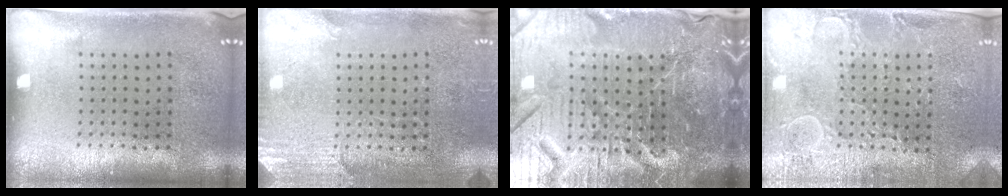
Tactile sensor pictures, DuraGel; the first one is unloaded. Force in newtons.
{"total": 2.8, "press": 2.6, "slide": 1.0}
{"total": 7.3, "press": 6.5, "slide": 3.4}
{"total": 2.9, "press": 2.9, "slide": 0.4}